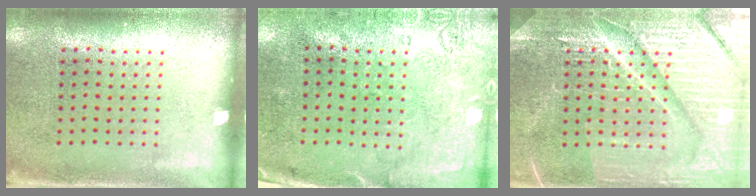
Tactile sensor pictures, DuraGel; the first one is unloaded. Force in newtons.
{"total": 2.8, "press": 2.2, "slide": 1.7}
{"total": 7.5, "press": 7.5, "slide": 1.0}